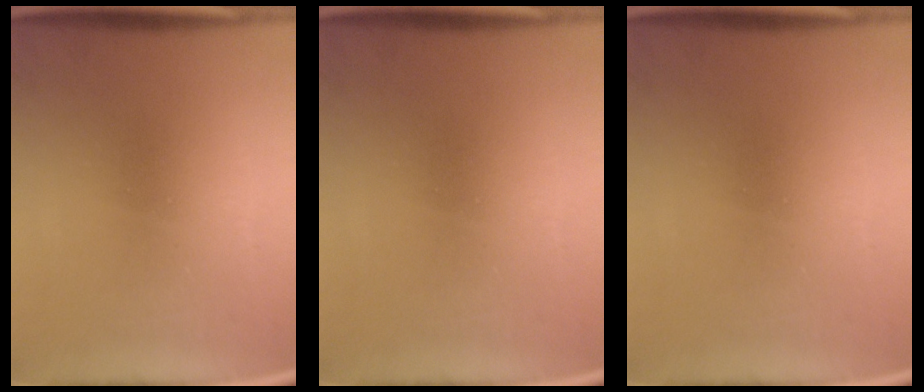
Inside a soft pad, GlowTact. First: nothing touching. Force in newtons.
{"total": 0.0}
{"total": 0.0}